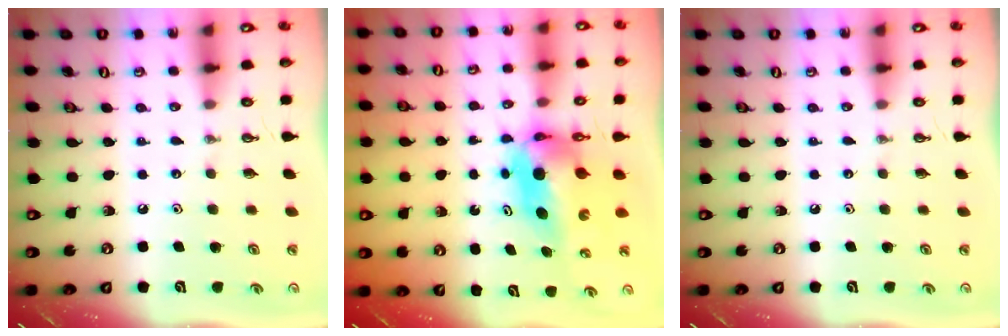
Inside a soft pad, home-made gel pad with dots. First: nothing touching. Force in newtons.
{"total": 6.5, "press": 6.5, "slide": 0.4}
{"total": 0.0}